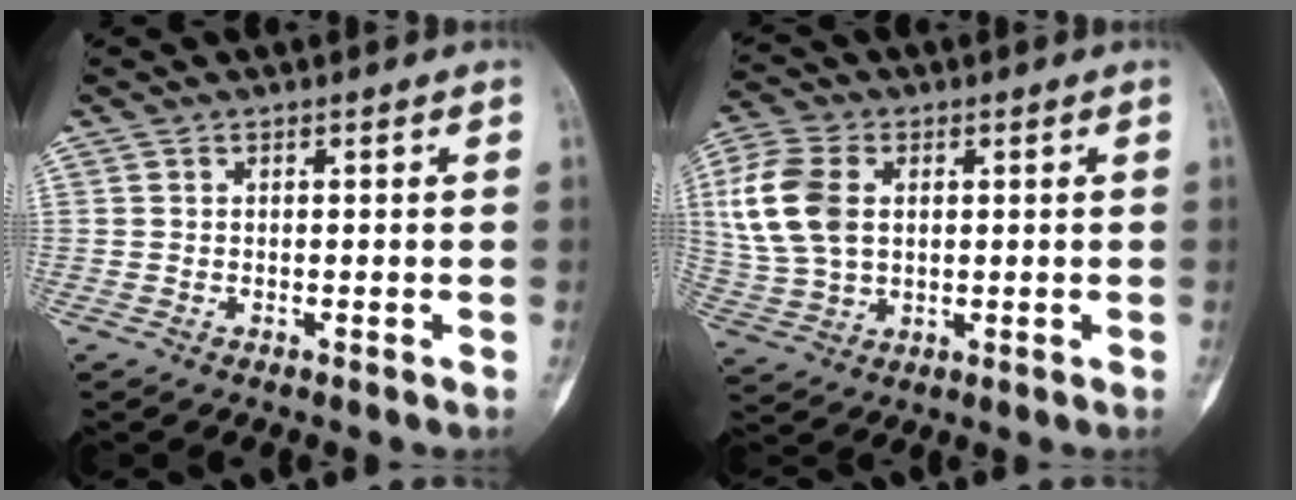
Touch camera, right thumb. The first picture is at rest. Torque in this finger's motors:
{"motor_torque": [0.03, 0.73, 0.91, 0.30, 0.14]}